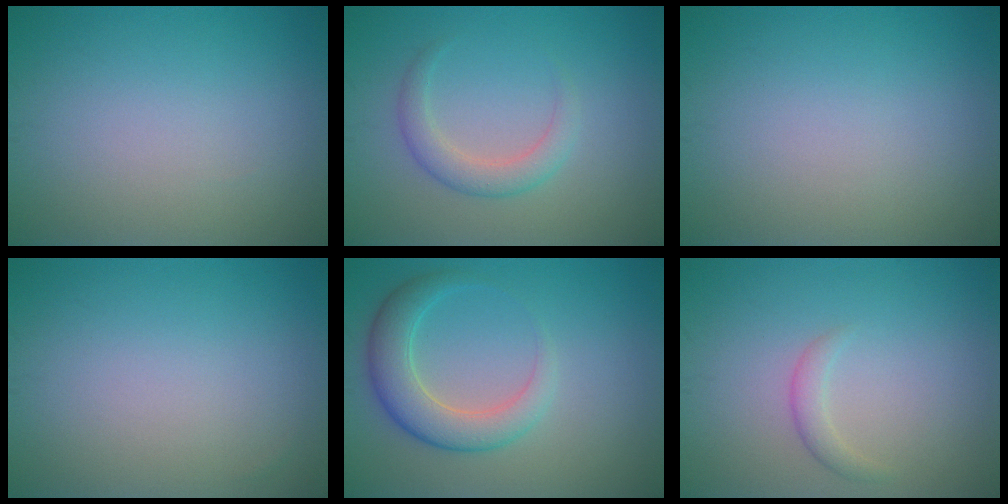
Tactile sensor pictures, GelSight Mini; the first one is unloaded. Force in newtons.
{"total": 2.5, "press": 2.5, "slide": 0.2}
{"total": 0.0}
{"total": 0.0}
{"total": 4.6, "press": 4.6, "slide": 0.3}
{"total": 1.3, "press": 1.3, "slide": 0.1}